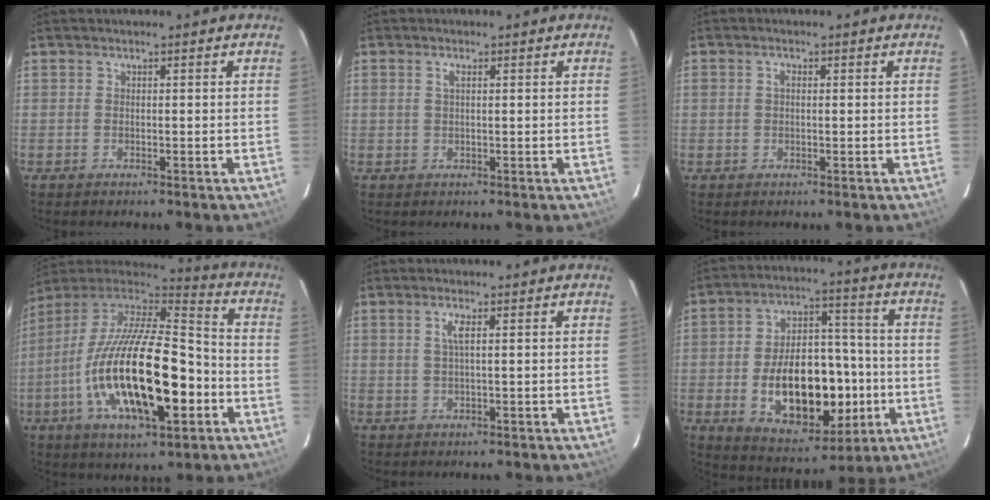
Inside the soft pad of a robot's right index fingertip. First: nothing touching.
{"total": 1.2, "force": [0.4, 0.5, 1.0], "torque": [-0.019, 0.003, 0.004]}
{"total": 1.1, "force": [0.1, 0.8, 0.8], "torque": [-0.013, 0.006, -0.001]}
{"total": 26.3, "force": [-7.6, 9.5, 23.3], "torque": [-0.432, -0.030, -0.132]}
{"total": 2.0, "force": [0.6, 0.1, 1.9], "torque": [-0.039, 0.002, 0.010]}
{"total": 20.0, "force": [-4.5, 11.7, 15.6], "torque": [-0.282, 0.021, -0.047]}